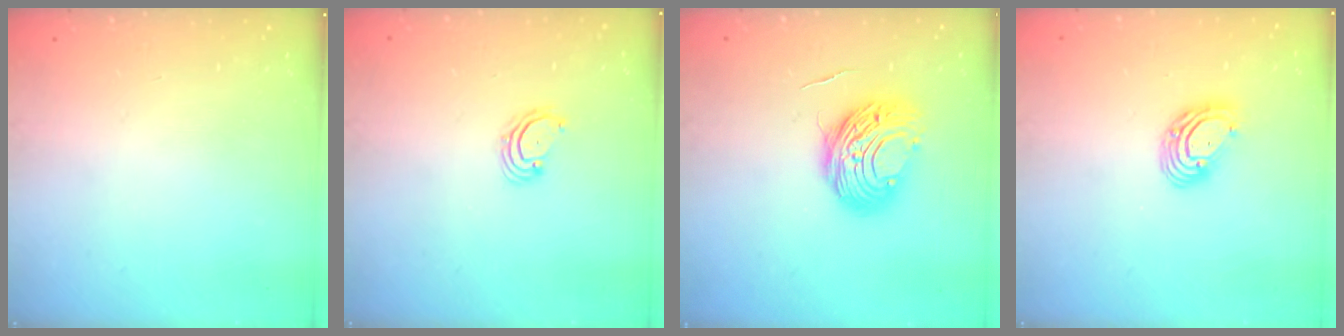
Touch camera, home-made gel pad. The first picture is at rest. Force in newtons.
{"total": 2.7, "press": 2.7, "slide": 0.3}
{"total": 11.3, "press": 11.3, "slide": 0.9}
{"total": 8.8, "press": 8.6, "slide": 1.7}